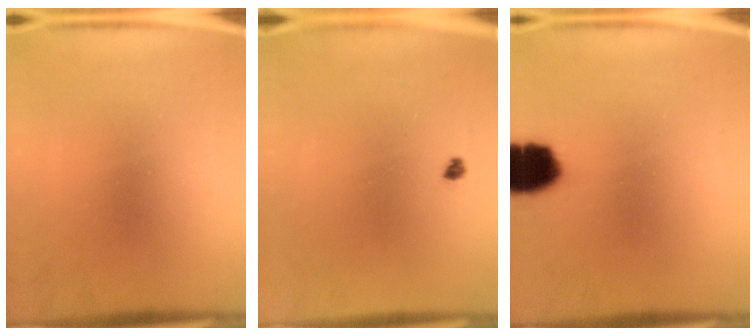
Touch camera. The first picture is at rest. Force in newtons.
{"total": 1.0}
{"total": 9.8}